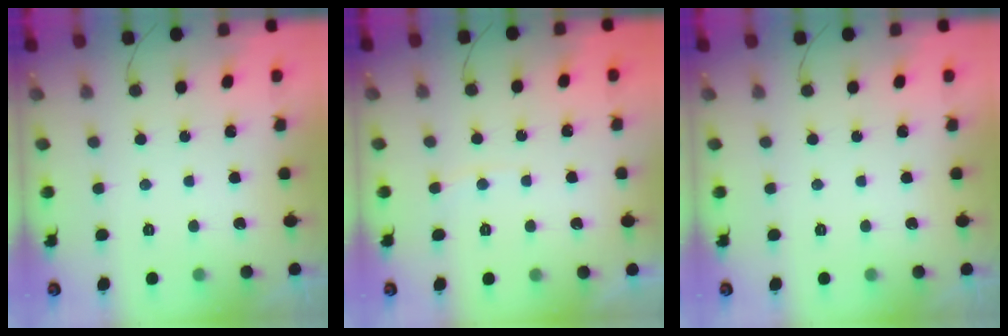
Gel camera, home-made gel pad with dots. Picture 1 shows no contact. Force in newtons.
{"total": 2.9, "press": 2.9, "slide": 0.4}
{"total": 0.0}